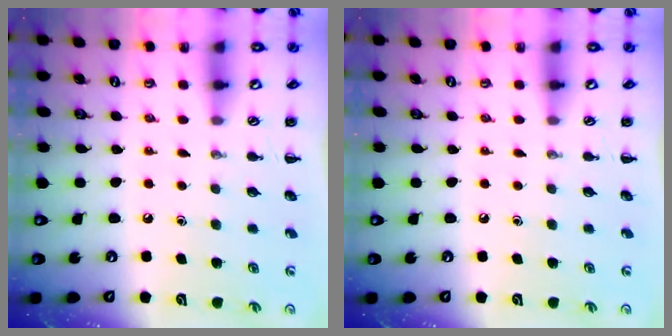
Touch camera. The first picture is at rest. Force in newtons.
{"total": 0.0}